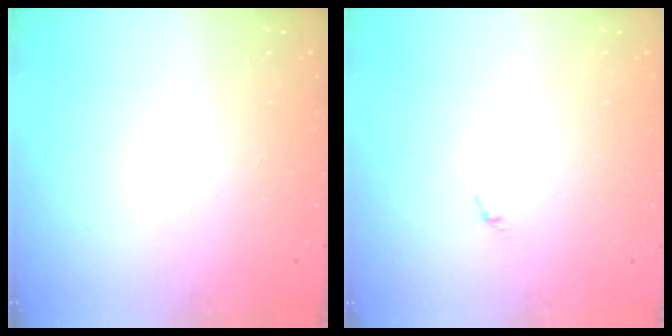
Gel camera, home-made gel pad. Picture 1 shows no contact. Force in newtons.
{"total": 0.0}